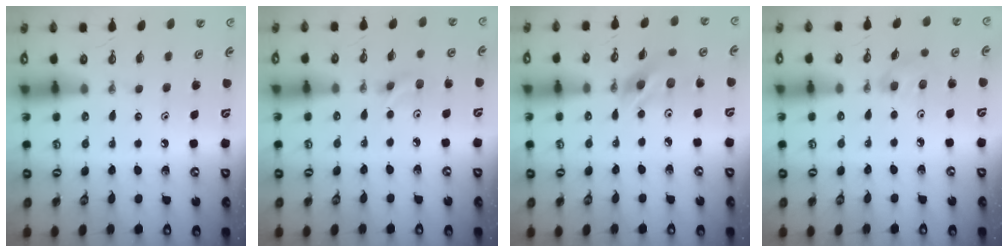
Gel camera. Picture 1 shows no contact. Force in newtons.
{"total": 3.8, "press": 3.7, "slide": 0.6}
{"total": 9.4, "press": 9.4, "slide": 0.3}
{"total": 4.7, "press": 4.4, "slide": 1.4}